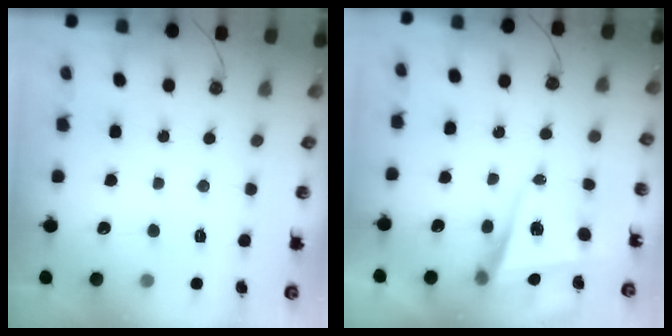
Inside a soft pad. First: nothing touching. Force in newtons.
{"total": 5.4, "press": 5.3, "slide": 1.0}